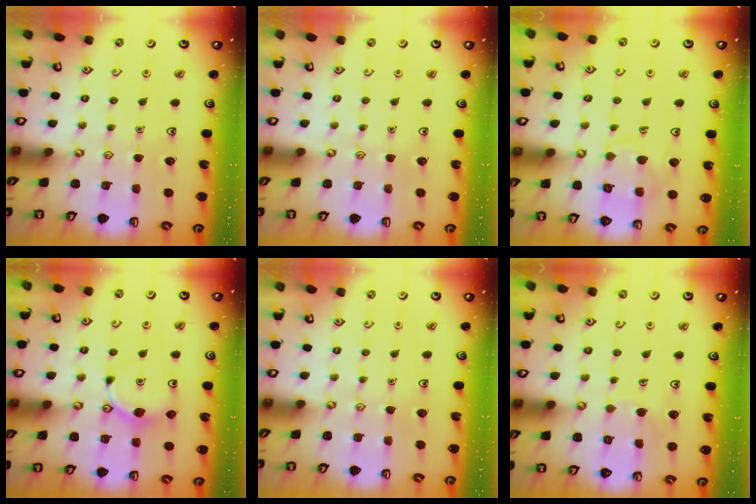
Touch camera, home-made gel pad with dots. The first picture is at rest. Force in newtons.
{"total": 0.0}
{"total": 9.2, "press": 9.2, "slide": 0.7}
{"total": 7.0, "press": 6.9, "slide": 0.8}
{"total": 0.0}
{"total": 5.0, "press": 4.9, "slide": 0.4}